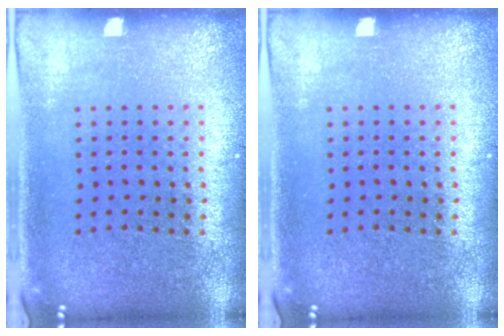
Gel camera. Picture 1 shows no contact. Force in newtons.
{"total": 0.0}